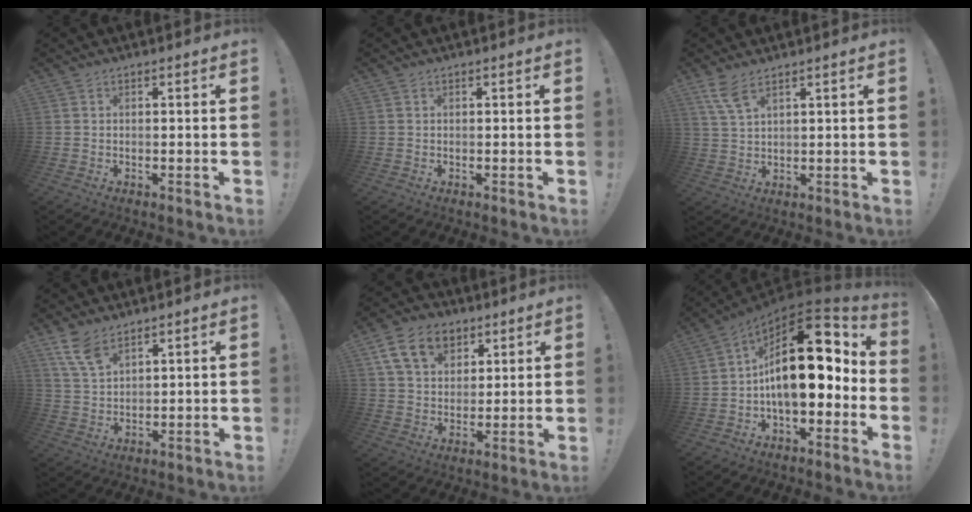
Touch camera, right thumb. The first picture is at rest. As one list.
[{"total": 0.0}, {"total": 5.8, "force": [4.0, 1.7, 3.9], "torque": [-0.074, -0.018, 0.074]}, {"total": 7.7, "force": [5.5, 3.2, 4.2], "torque": [-0.078, -0.027, 0.106]}, {"total": 14.7, "force": [7.2, 10.3, 7.6], "torque": [-0.114, -0.028, 0.139]}, {"total": 21.6, "force": [2.8, 10.1, 18.9], "torque": [-0.311, -0.006, 0.049]}]